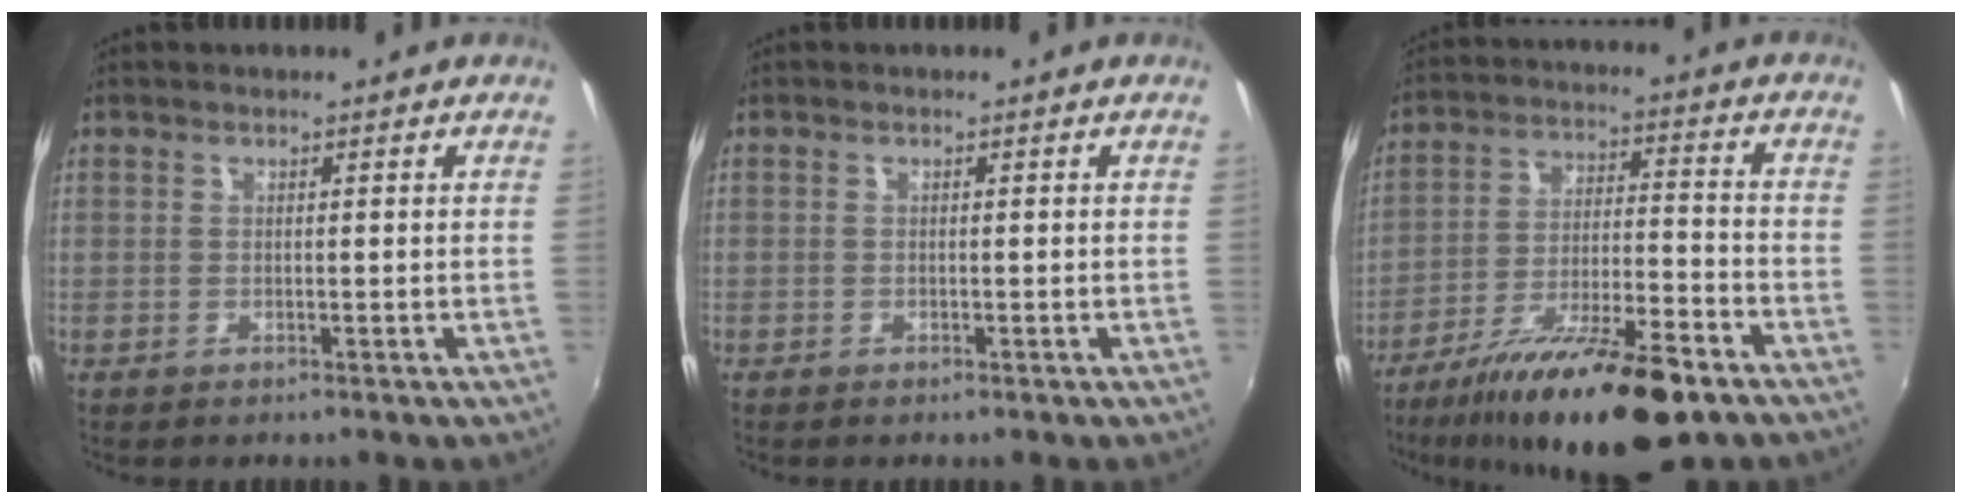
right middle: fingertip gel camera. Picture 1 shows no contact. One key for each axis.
{"total": 0.5, "fx": -0.4, "fy": 0.3, "fz": 0.0, "tx": -0.002, "ty": 0.001, "tz": -0.007}
{"total": 20.8, "fx": -14.9, "fy": 4.6, "fz": 13.8, "tx": -0.249, "ty": -0.035, "tz": -0.241}